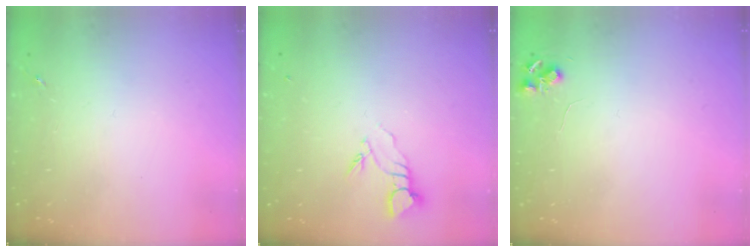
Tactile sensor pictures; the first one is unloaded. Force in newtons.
{"total": 3.7, "press": 3.7, "slide": 0.4}
{"total": 5.8, "press": 5.8, "slide": 0.8}